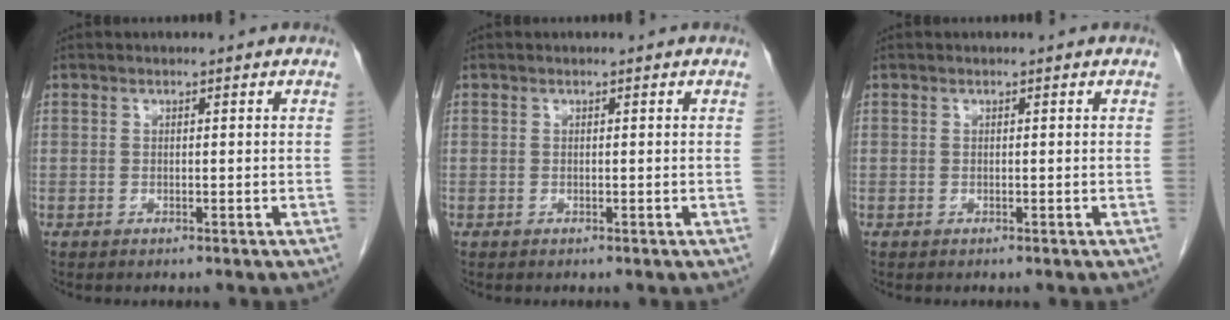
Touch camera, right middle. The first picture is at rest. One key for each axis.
{"total": 0.0}
{"total": 0.0}